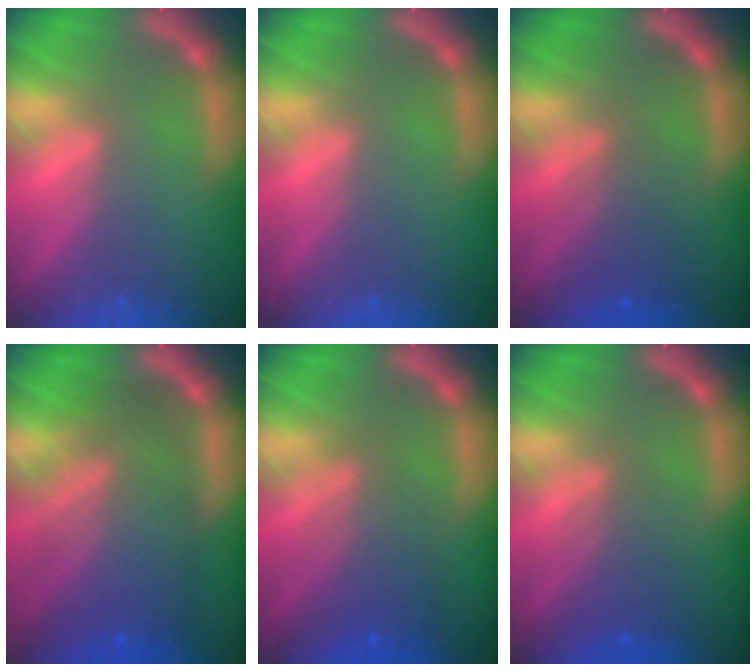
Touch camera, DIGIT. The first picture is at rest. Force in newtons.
{"total": 0.0}
{"total": 3.6}
{"total": 9.5}
{"total": 4.6}
{"total": 3.6}